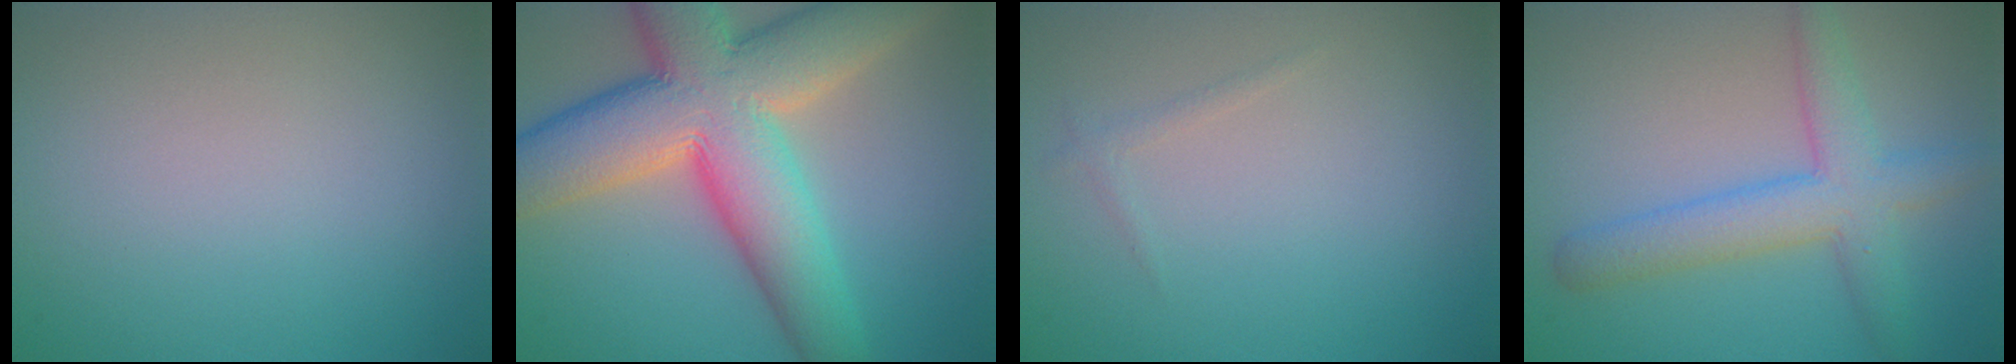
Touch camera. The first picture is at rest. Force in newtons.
{"total": 13.7, "press": 13.7, "slide": 0.9}
{"total": 0.7, "press": 0.7, "slide": 0.0}
{"total": 5.0, "press": 5.0, "slide": 0.2}